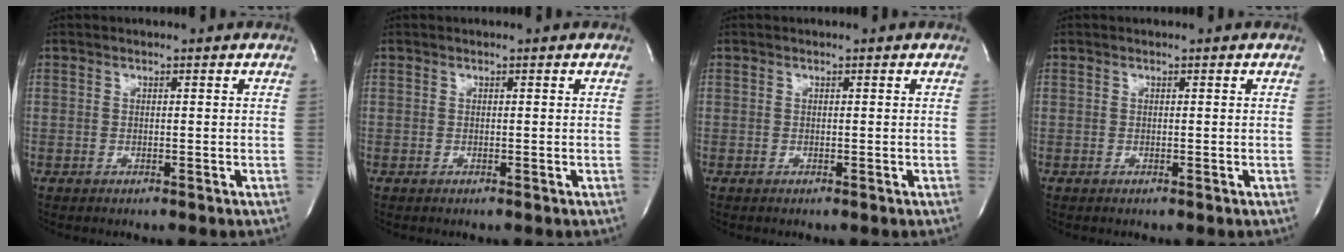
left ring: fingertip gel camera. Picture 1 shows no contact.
{"total": 0.0}
{"total": 0.0}
{"total": 0.0}